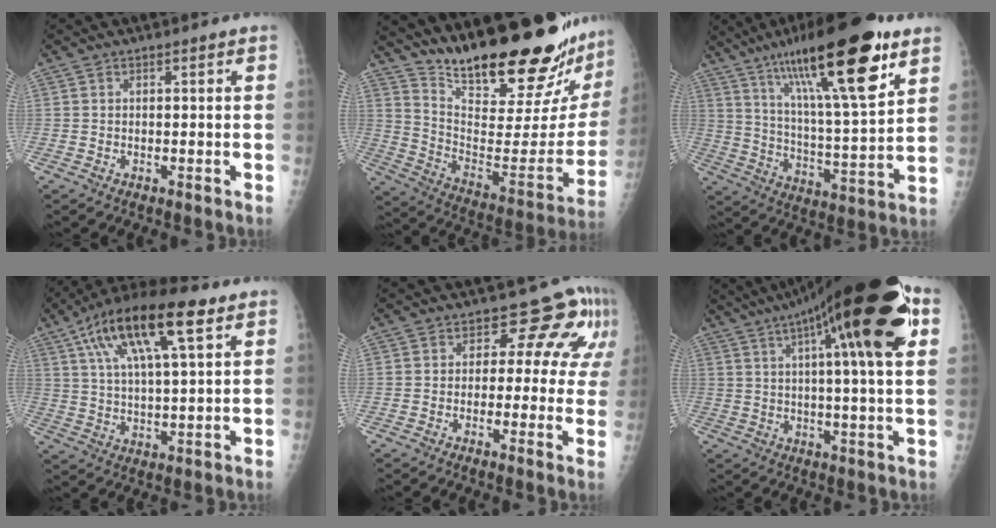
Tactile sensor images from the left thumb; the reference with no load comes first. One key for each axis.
{"total": 29.8, "fx": 24.5, "fy": 5.5, "fz": 16.0, "tx": -0.226, "ty": -0.162, "tz": 0.360}
{"total": 24.9, "fx": 14.0, "fy": 5.3, "fz": 19.9, "tx": -0.313, "ty": -0.039, "tz": 0.233}
{"total": 18.3, "fx": 8.7, "fy": 5.9, "fz": 14.9, "tx": -0.262, "ty": 0.000, "tz": 0.151}
{"total": 9.9, "fx": 3.9, "fy": 6.3, "fz": 6.5, "tx": -0.027, "ty": -0.006, "tz": 0.028}
{"total": 24.9, "fx": 10.4, "fy": 5.0, "fz": 22.1, "tx": -0.339, "ty": 0.012, "tz": 0.153}